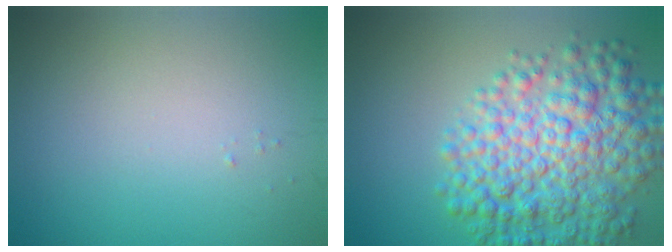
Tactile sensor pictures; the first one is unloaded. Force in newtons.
{"total": 8.9, "press": 8.9, "slide": 0.2}